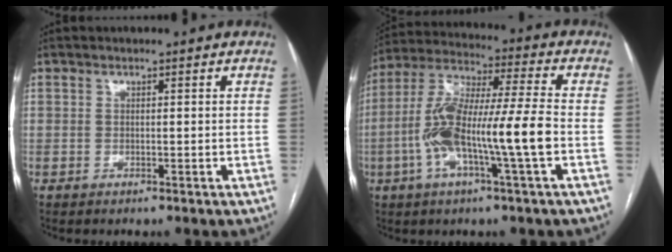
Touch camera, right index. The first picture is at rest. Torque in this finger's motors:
{"motor_torque": [1.83, -0.31, 0.85, 0.21]}